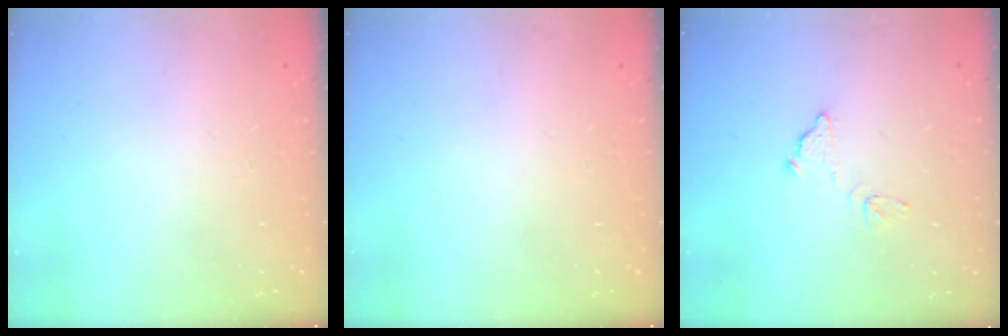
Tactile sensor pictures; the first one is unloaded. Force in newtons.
{"total": 0.0}
{"total": 9.0, "press": 9.0, "slide": 0.5}